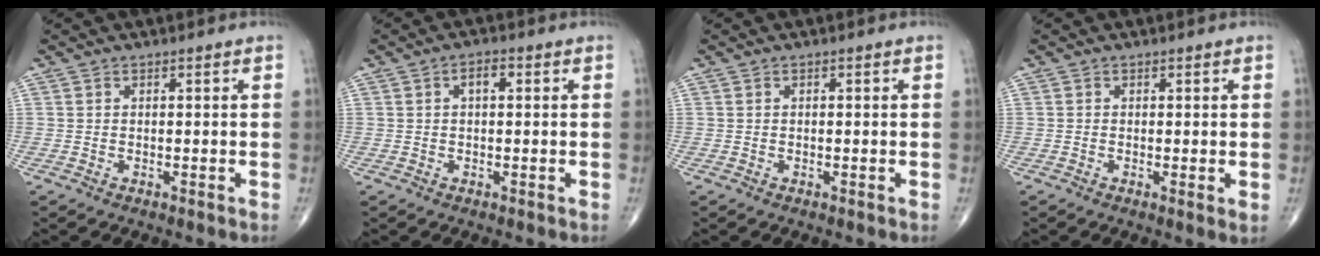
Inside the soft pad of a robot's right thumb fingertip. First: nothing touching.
{"total": 2.4, "force": [0.6, 1.2, 2.1], "torque": [-0.032, 0.008, 0.008]}
{"total": 0.0}
{"total": 1.4, "force": [0.1, 0.3, 1.4], "torque": [-0.024, -0.006, -0.003]}